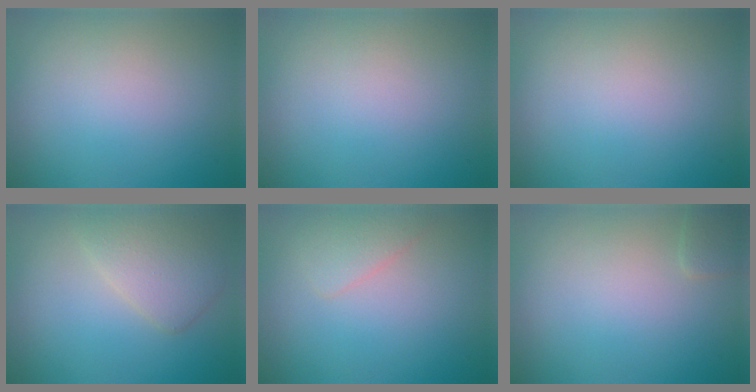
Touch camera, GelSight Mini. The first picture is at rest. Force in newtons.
{"total": 0.0}
{"total": 0.0}
{"total": 3.2, "press": 3.2, "slide": 0.3}
{"total": 1.7, "press": 1.7, "slide": 0.1}
{"total": 0.8, "press": 0.8, "slide": 0.0}